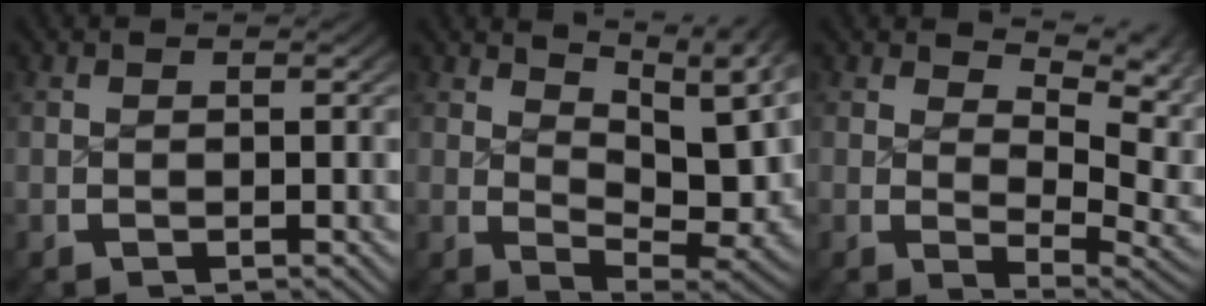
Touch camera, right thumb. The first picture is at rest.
{"total": 8.2, "force": [2.6, 4.3, 6.5], "torque": [-0.090, -0.028, 0.055]}
{"total": 4.9, "force": [1.5, 2.7, 3.8], "torque": [-0.039, -0.019, 0.035]}